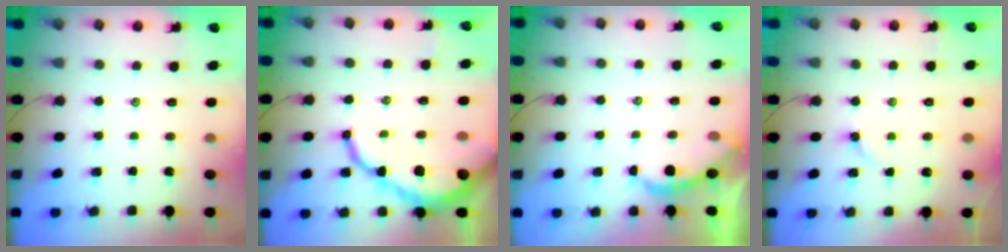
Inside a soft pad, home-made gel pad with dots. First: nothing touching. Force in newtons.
{"total": 15.5, "press": 15.3, "slide": 1.8}
{"total": 1.9, "press": 1.9, "slide": 0.1}
{"total": 2.7, "press": 2.6, "slide": 0.5}